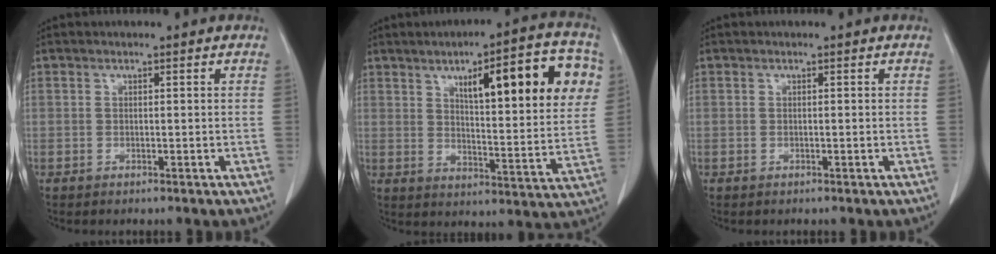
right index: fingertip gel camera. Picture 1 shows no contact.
{"total": 18.5, "force": [7.3, 3.7, 16.6], "torque": [-0.214, 0.014, 0.100]}
{"total": 0.0}